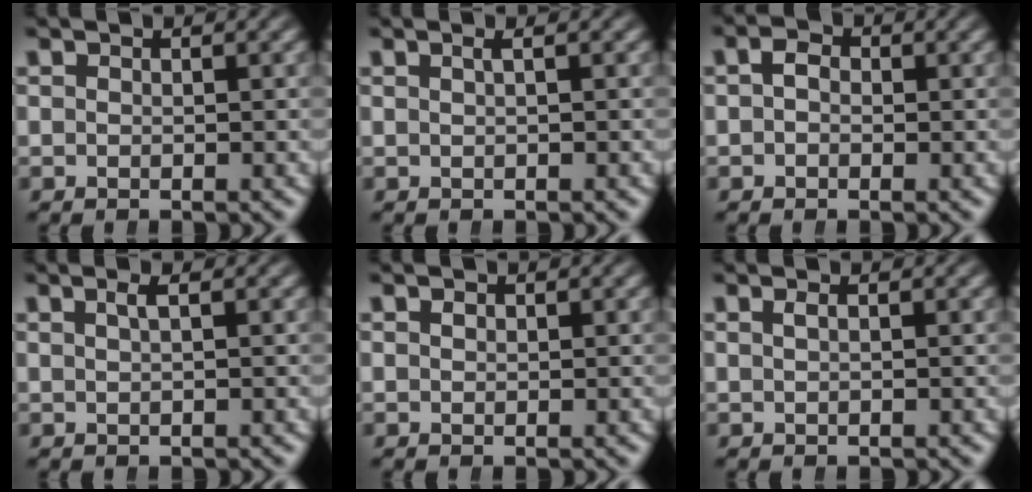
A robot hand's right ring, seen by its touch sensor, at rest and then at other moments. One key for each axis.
{"total": 0.9, "fx": 0.3, "fy": -0.2, "fz": 0.9, "tx": -0.007, "ty": 0.010, "tz": 0.004}
{"total": 1.9, "fx": -0.1, "fy": 1.5, "fz": 1.1, "tx": -0.017, "ty": 0.005, "tz": -0.005}
{"total": 1.3, "fx": 0.5, "fy": -0.2, "fz": 1.2, "tx": -0.012, "ty": 0.011, "tz": 0.008}
{"total": 0.6, "fx": 0.3, "fy": 0.4, "fz": 0.4, "tx": 0.001, "ty": 0.004, "tz": 0.006}
{"total": 0.7, "fx": 0.2, "fy": -0.3, "fz": 0.6, "tx": -0.008, "ty": 0.006, "tz": 0.005}